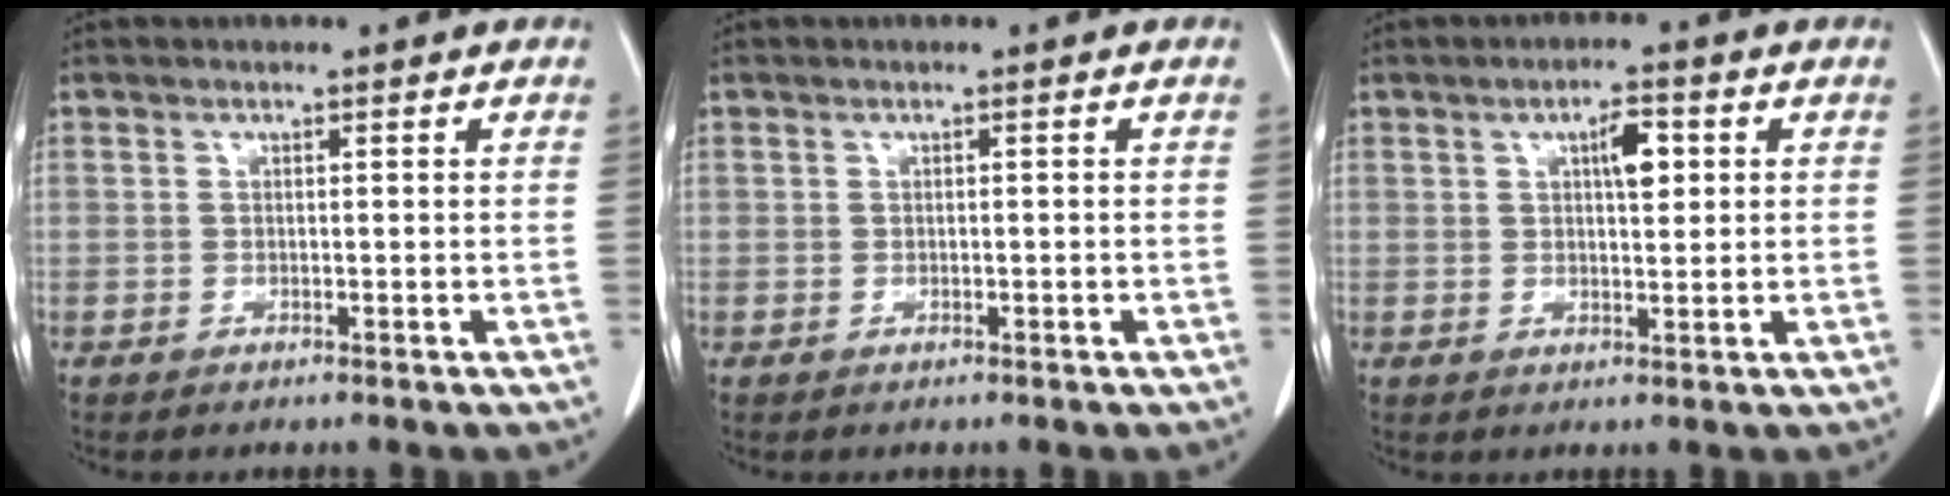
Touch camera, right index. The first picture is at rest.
{"total": 0.0}
{"total": 4.2, "force": [1.4, 1.4, 3.8], "torque": [-0.062, 0.006, 0.021]}